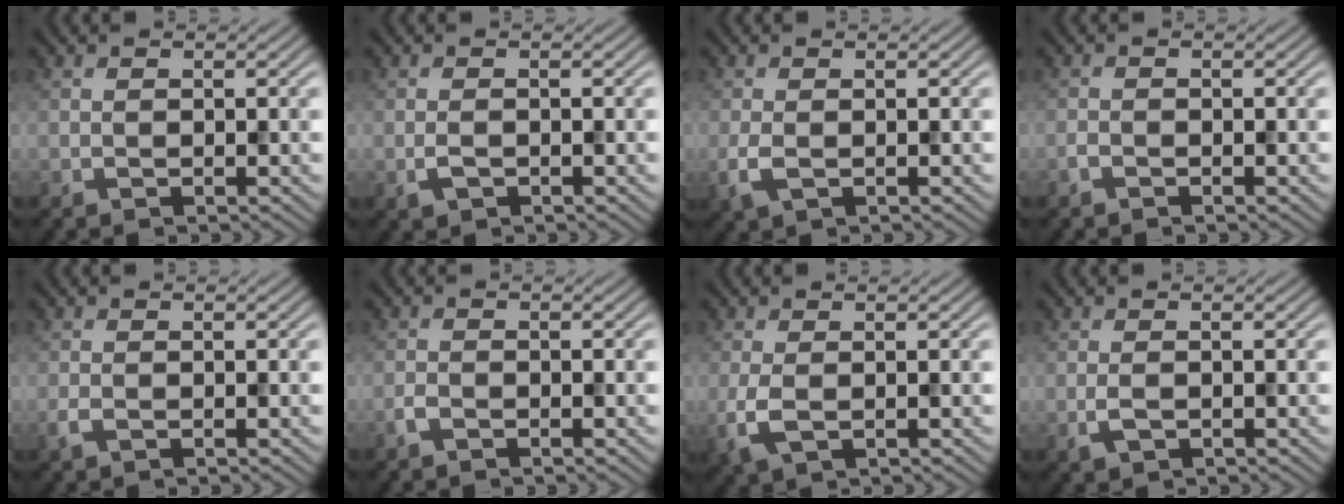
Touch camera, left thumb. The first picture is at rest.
{"total": 1.4, "force": [-0.6, 0.7, 1.0], "torque": [-0.023, -0.001, -0.013]}
{"total": 2.4, "force": [-0.6, 1.2, 2.0], "torque": [-0.057, -0.008, -0.014]}
{"total": 0.7, "force": [-0.6, 0.3, 0.3], "torque": [-0.006, 0.001, -0.014]}
{"total": 1.2, "force": [-0.5, 0.5, 1.0], "torque": [-0.026, -0.003, -0.012]}
{"total": 1.2, "force": [-0.9, 0.6, 0.7], "torque": [-0.014, 0.001, -0.022]}
{"total": 3.3, "force": [-0.5, 1.7, 2.8], "torque": [-0.081, -0.008, -0.011]}
{"total": 1.6, "force": [-0.4, 0.7, 1.3], "torque": [-0.033, -0.003, -0.009]}